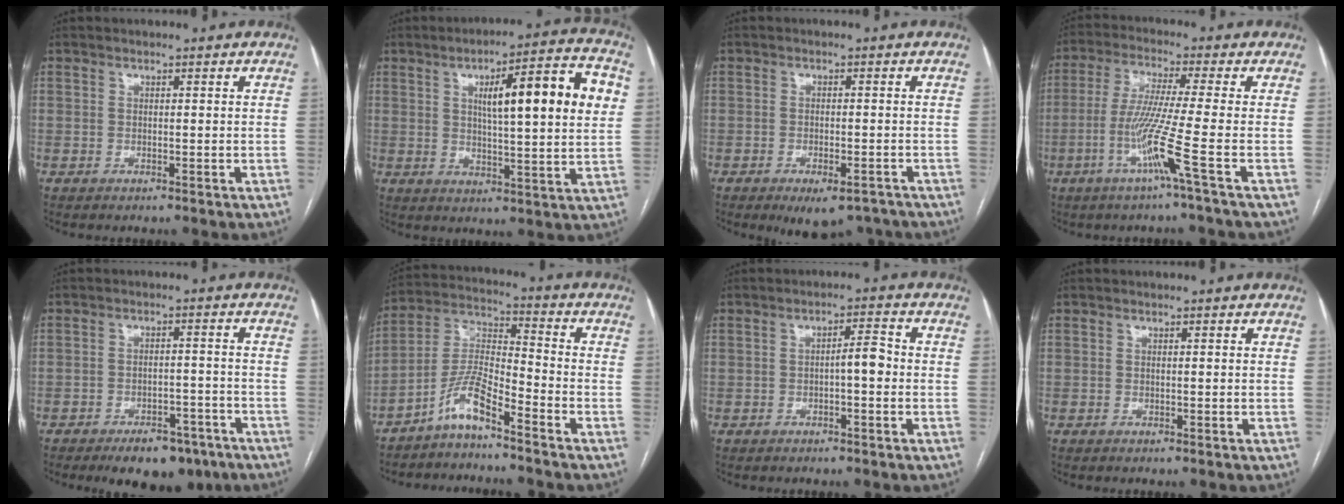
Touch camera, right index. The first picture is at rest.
{"total": 15.6, "force": [4.0, 1.8, 14.9], "torque": [-0.214, 0.024, 0.055]}
{"total": 6.8, "force": [-5.2, 2.6, 3.6], "torque": [-0.038, 0.001, -0.072]}
{"total": 9.2, "force": [-3.7, -2.3, 8.1], "torque": [-0.162, -0.020, -0.079]}
{"total": 9.1, "force": [-6.5, 4.1, 4.8], "torque": [-0.058, 0.007, -0.094]}
{"total": 7.7, "force": [-5.6, 1.1, 5.1], "torque": [-0.114, 0.012, -0.114]}
{"total": 3.4, "force": [-0.6, 0.7, 3.3], "torque": [-0.046, 0.010, -0.010]}
{"total": 0.0}